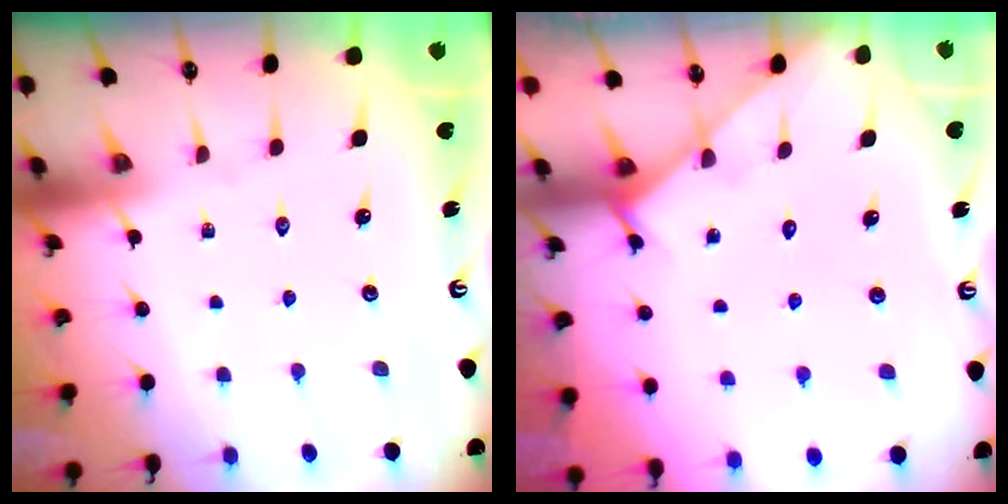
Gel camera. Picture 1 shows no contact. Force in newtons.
{"total": 2.7, "press": 2.7, "slide": 0.2}